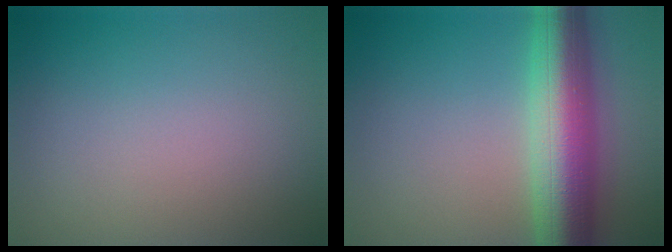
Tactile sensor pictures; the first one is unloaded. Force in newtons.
{"total": 9.8, "press": 9.8, "slide": 0.3}